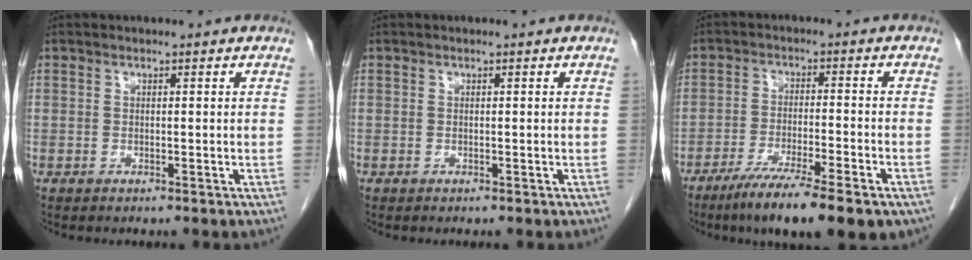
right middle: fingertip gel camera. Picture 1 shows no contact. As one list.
[{"total": 0.0}, {"total": 13.0, "force": [-9.0, 1.4, 9.2], "torque": [-0.136, -0.029, -0.142]}]